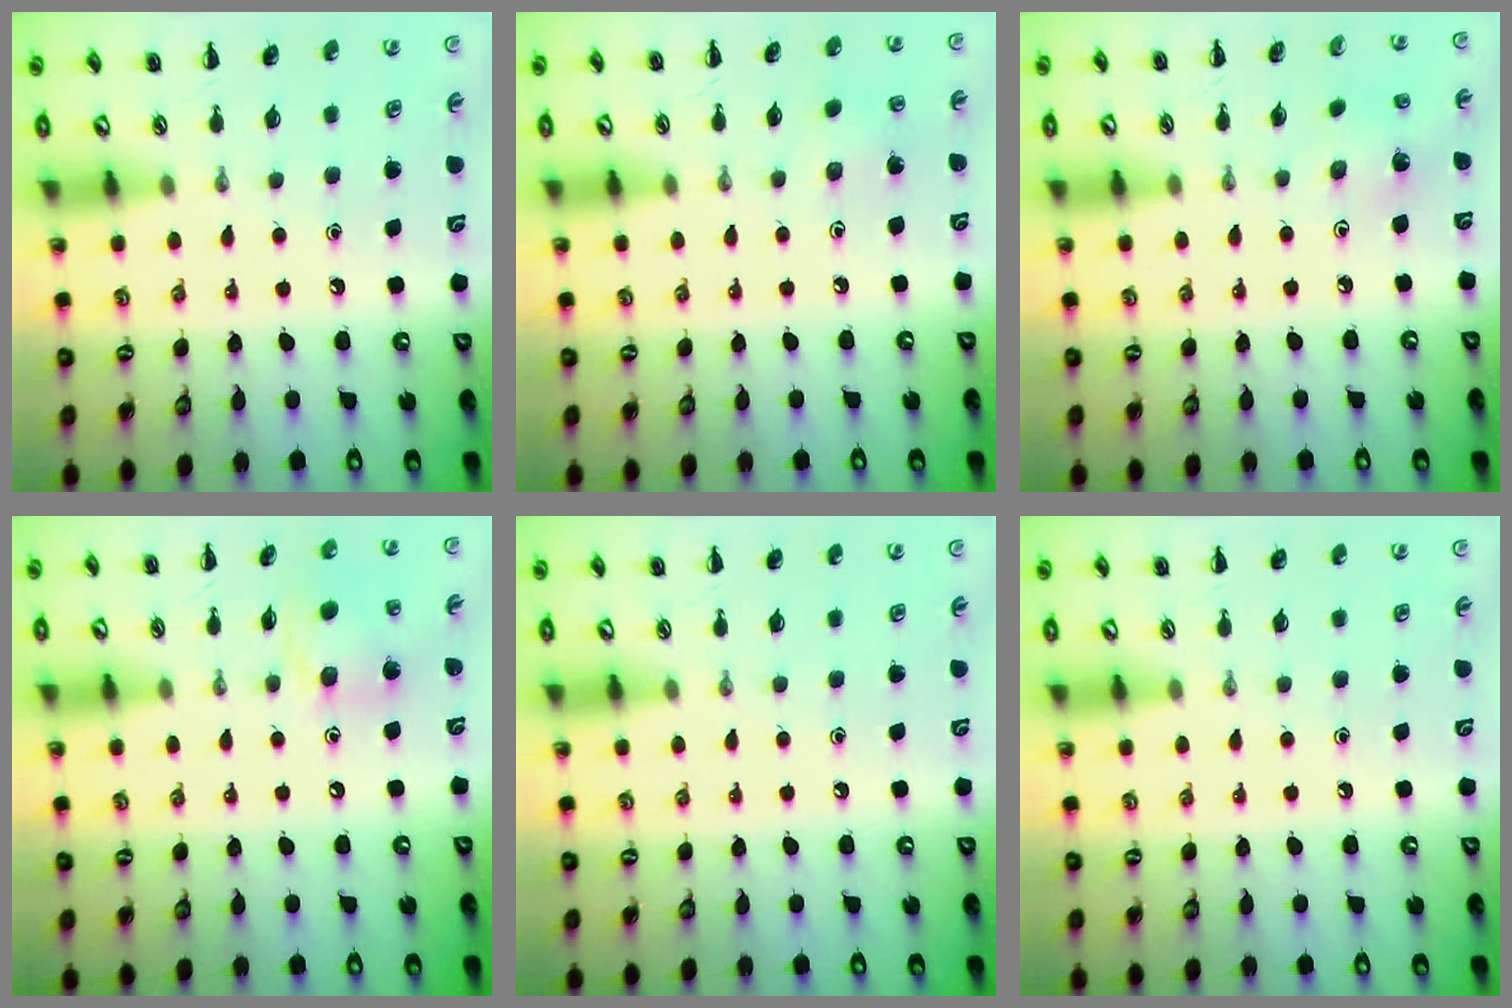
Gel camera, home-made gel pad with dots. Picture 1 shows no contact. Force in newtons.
{"total": 2.0, "press": 1.8, "slide": 0.7}
{"total": 2.1, "press": 2.0, "slide": 0.7}
{"total": 11.2, "press": 10.9, "slide": 2.4}
{"total": 0.0}
{"total": 0.0}